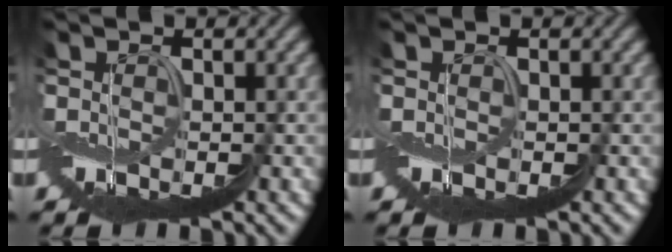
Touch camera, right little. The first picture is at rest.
{"total": 0.0}